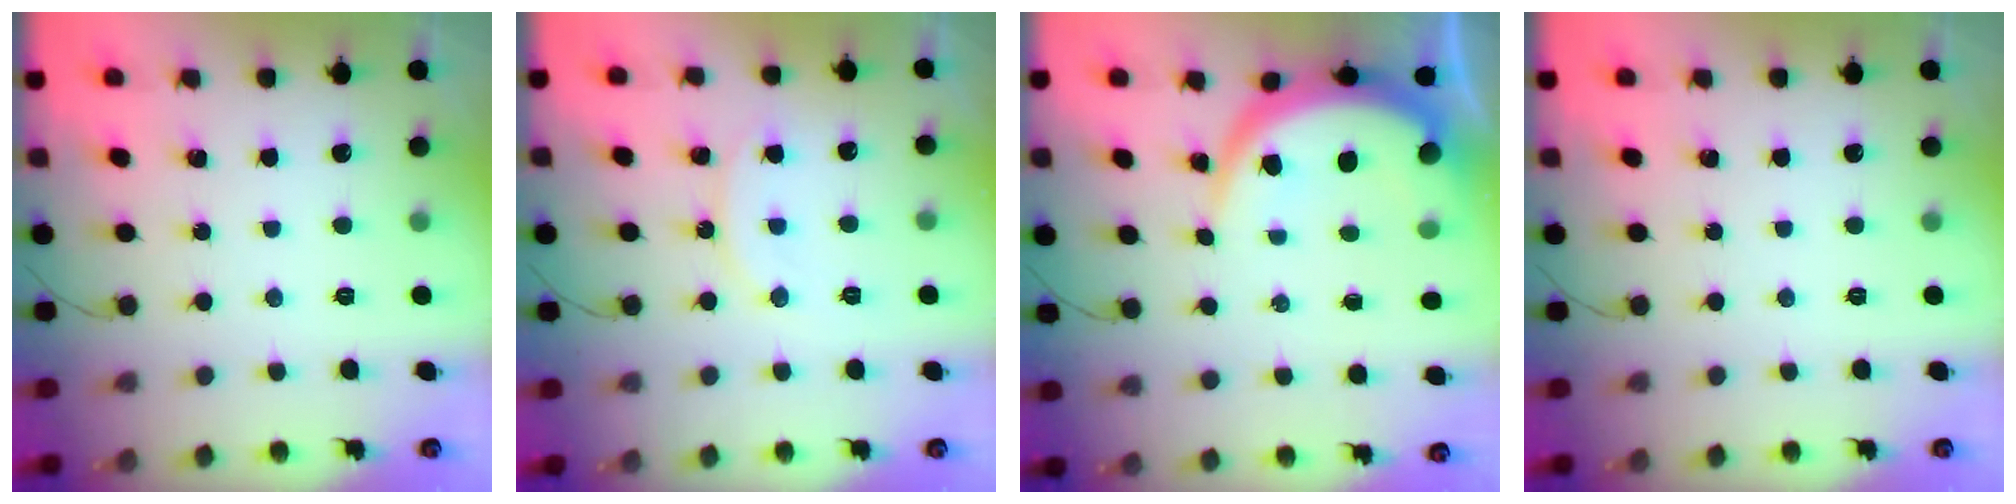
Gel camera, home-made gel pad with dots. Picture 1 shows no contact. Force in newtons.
{"total": 8.5, "press": 8.5, "slide": 0.6}
{"total": 10.5, "press": 10.4, "slide": 1.1}
{"total": 0.0}